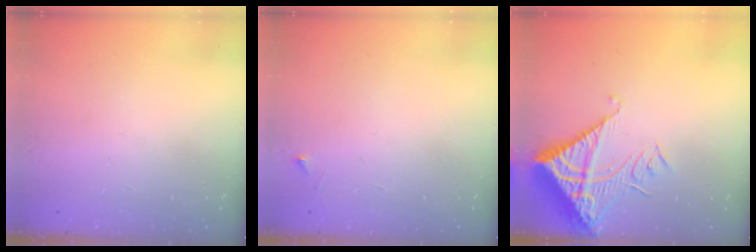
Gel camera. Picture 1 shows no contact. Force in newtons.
{"total": 2.5, "press": 2.5, "slide": 0.3}
{"total": 13.1, "press": 13.0, "slide": 1.7}